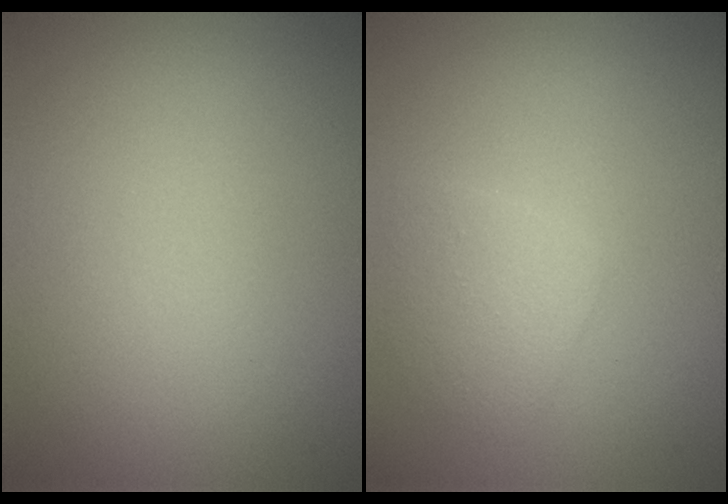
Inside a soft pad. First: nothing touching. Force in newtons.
{"total": 1.9, "press": 1.9, "slide": 0.0}